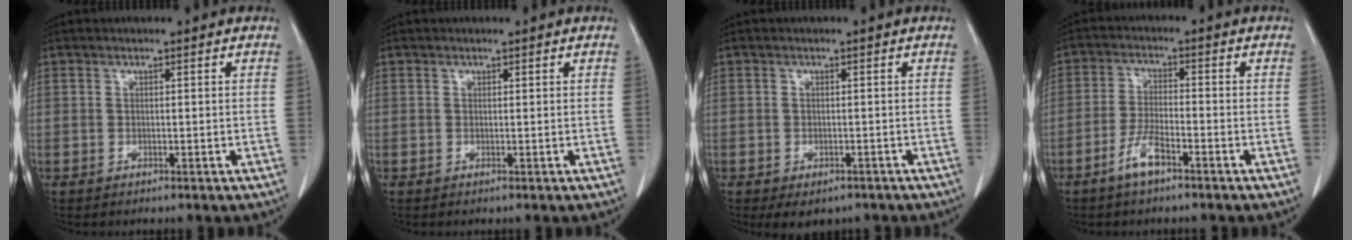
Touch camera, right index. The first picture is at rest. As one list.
[{"total": 0.0}, {"total": 3.9, "force": [-2.8, 2.4, 1.4], "torque": [-0.008, -0.001, -0.033]}, {"total": 4.8, "force": [-3.1, 1.0, 3.5], "torque": [-0.075, 0.000, -0.059]}]